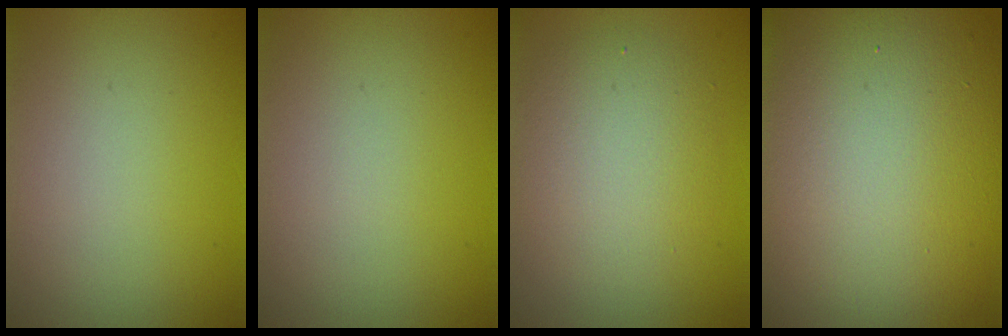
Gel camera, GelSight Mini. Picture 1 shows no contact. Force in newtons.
{"total": 0.0}
{"total": 4.5, "press": 4.5, "slide": 0.5}
{"total": 18.5, "press": 18.4, "slide": 1.2}